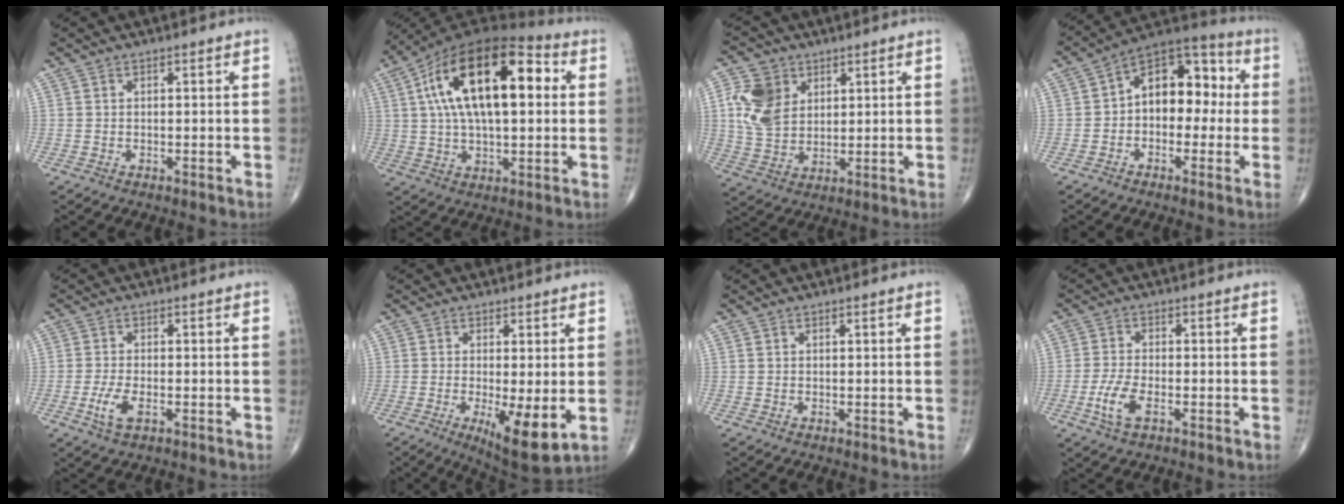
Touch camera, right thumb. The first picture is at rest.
{"total": 22.6, "force": [5.0, 10.7, 19.3], "torque": [-0.325, 0.025, 0.071]}
{"total": 9.9, "force": [3.3, 7.6, 5.5], "torque": [-0.087, -0.012, 0.067]}
{"total": 13.1, "force": [0.3, 8.7, 9.8], "torque": [-0.097, 0.046, -0.014]}
{"total": 4.2, "force": [-1.5, 1.9, 3.5], "torque": [-0.079, 0.000, -0.025]}
{"total": 9.1, "force": [-1.8, 2.6, 8.5], "torque": [-0.135, -0.028, -0.021]}
{"total": 0.0}
{"total": 5.2, "force": [-2.0, 2.2, 4.3], "torque": [-0.099, 0.005, -0.038]}